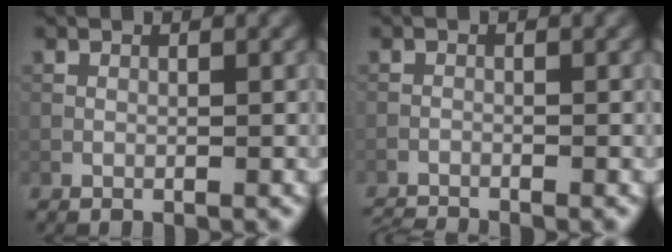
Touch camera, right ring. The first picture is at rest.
{"total": 2.7, "force": [-2.6, 0.0, 0.6], "torque": [-0.019, -0.013, -0.053]}